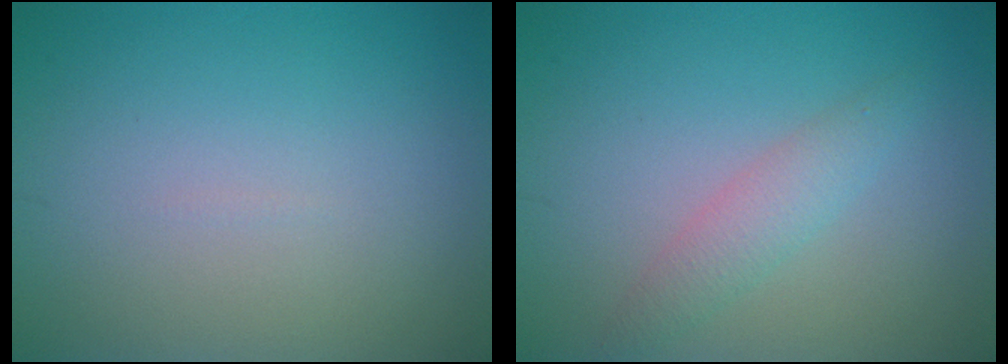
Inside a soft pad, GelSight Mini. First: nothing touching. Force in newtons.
{"total": 2.1, "press": 2.1, "slide": 0.1}